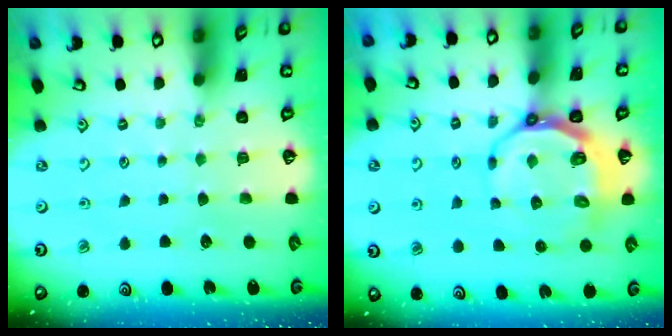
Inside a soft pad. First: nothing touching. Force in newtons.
{"total": 10.0, "press": 9.2, "slide": 3.8}